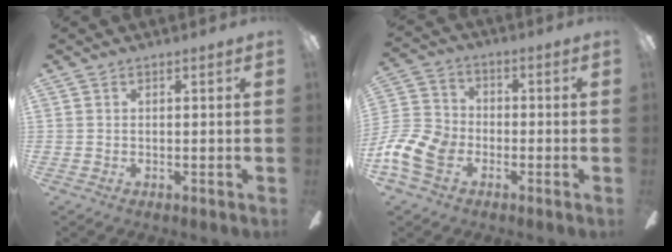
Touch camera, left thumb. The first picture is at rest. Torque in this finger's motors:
{"motor_torque": [-0.52, 0.76, 0.79, 0.40, 0.20]}